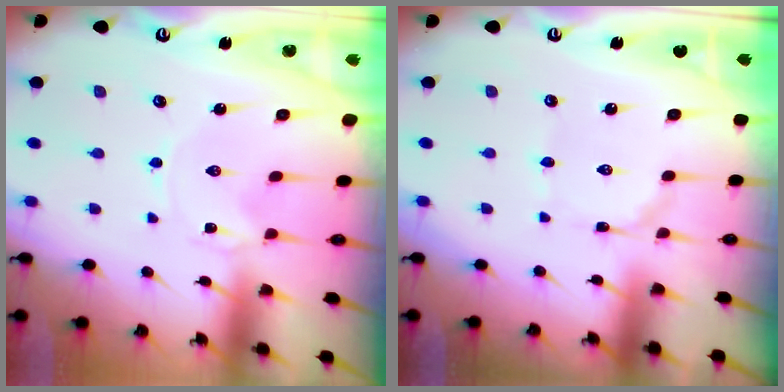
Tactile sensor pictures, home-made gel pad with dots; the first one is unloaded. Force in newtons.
{"total": 1.6, "press": 1.6, "slide": 0.1}